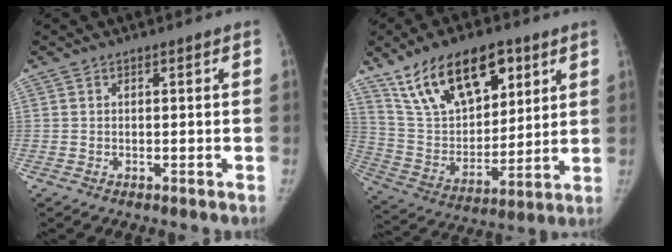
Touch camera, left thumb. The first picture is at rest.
{"total": 21.0, "force": [12.2, 10.9, 13.3], "torque": [-0.188, -0.036, 0.229]}